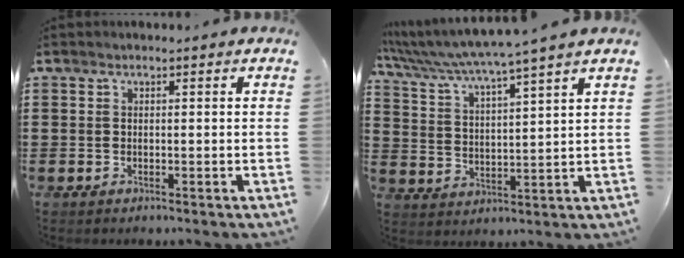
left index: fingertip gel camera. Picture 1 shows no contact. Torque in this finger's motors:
{"motor_torque": [2.14, 0.00, 0.54, 0.21]}